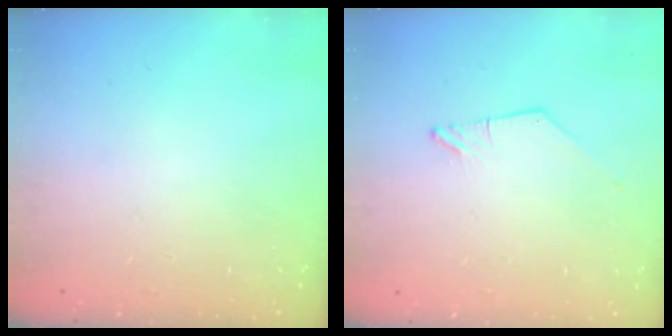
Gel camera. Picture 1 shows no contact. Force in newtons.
{"total": 0.0}